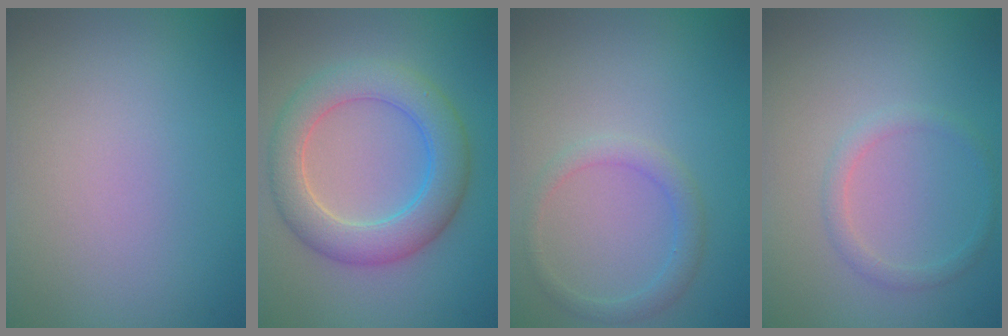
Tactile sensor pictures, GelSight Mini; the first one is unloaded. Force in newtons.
{"total": 4.7, "press": 4.7, "slide": 0.5}
{"total": 1.9, "press": 1.9, "slide": 0.1}
{"total": 1.5, "press": 1.5, "slide": 0.1}